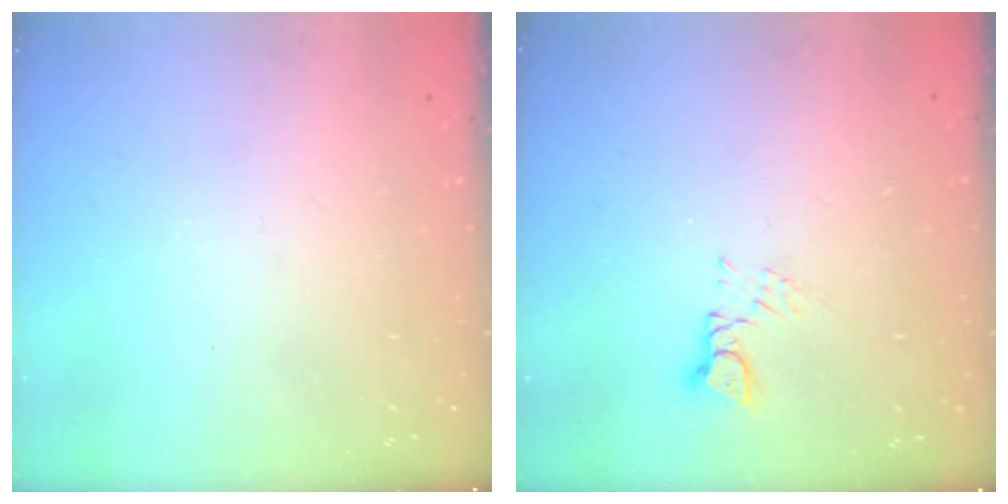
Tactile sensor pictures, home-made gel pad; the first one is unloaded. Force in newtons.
{"total": 3.3, "press": 3.3, "slide": 0.3}